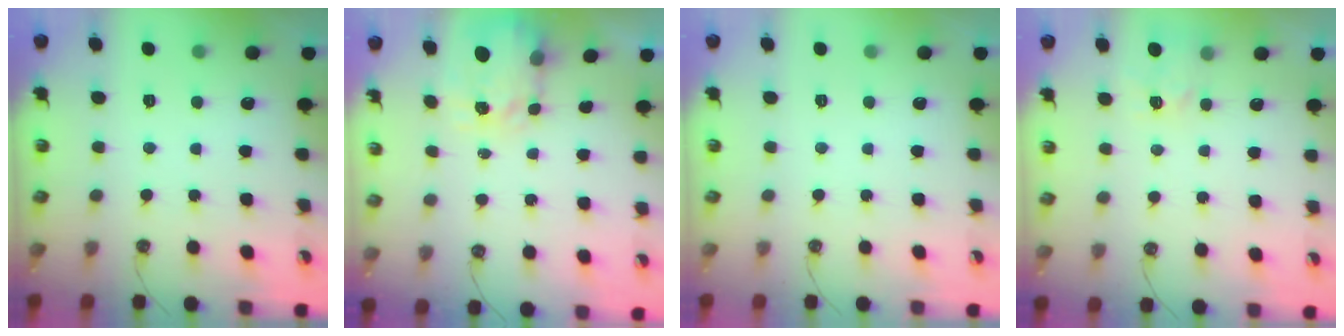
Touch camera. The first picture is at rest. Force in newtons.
{"total": 3.6, "press": 3.5, "slide": 0.5}
{"total": 0.0}
{"total": 2.9, "press": 2.8, "slide": 0.4}